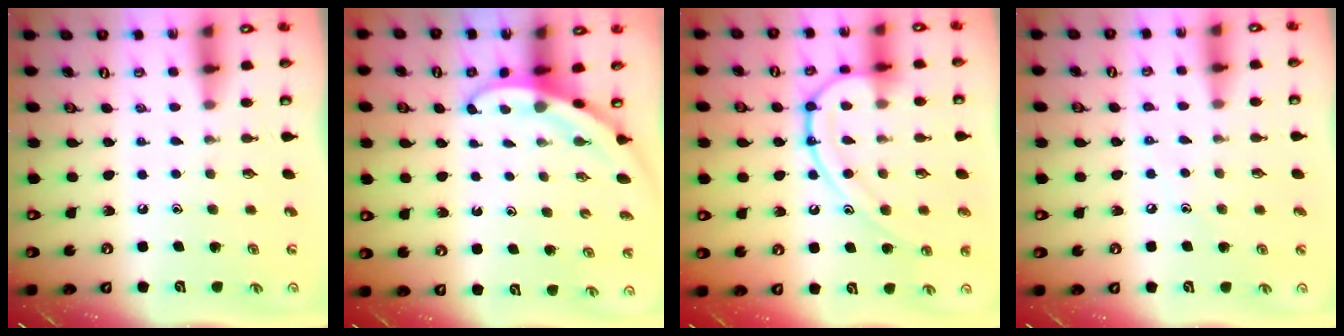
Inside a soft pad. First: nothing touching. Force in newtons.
{"total": 3.3, "press": 3.3, "slide": 0.1}
{"total": 14.0, "press": 13.9, "slide": 1.5}
{"total": 3.9, "press": 3.9, "slide": 0.5}